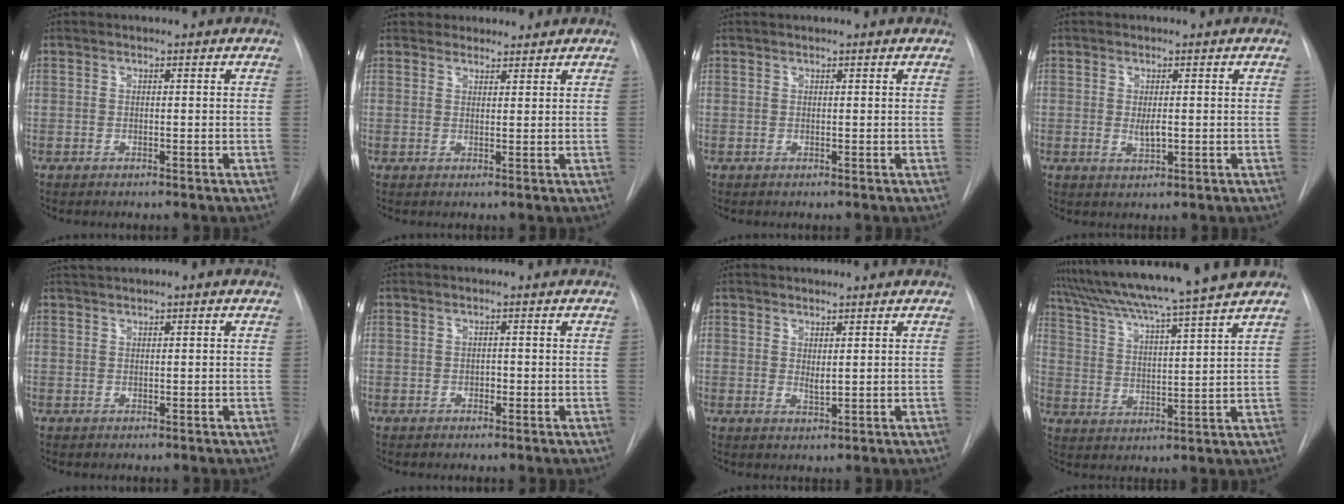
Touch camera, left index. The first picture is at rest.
{"total": 4.1, "force": [3.8, 1.6, 0.1], "torque": [0.007, 0.020, 0.055]}
{"total": 1.0, "force": [0.9, 0.1, 0.4], "torque": [-0.006, 0.017, 0.013]}
{"total": 2.0, "force": [0.0, 0.7, 1.8], "torque": [-0.033, -0.007, 0.000]}
{"total": 1.2, "force": [0.7, 0.2, 1.0], "torque": [-0.018, 0.016, 0.015]}
{"total": 0.7, "force": [-0.4, 0.5, 0.4], "torque": [-0.004, 0.000, -0.007]}
{"total": 1.4, "force": [0.7, 0.4, 1.1], "torque": [-0.022, -0.010, 0.017]}
{"total": 15.7, "force": [13.6, -2.0, 7.6], "torque": [-0.131, -0.007, 0.210]}